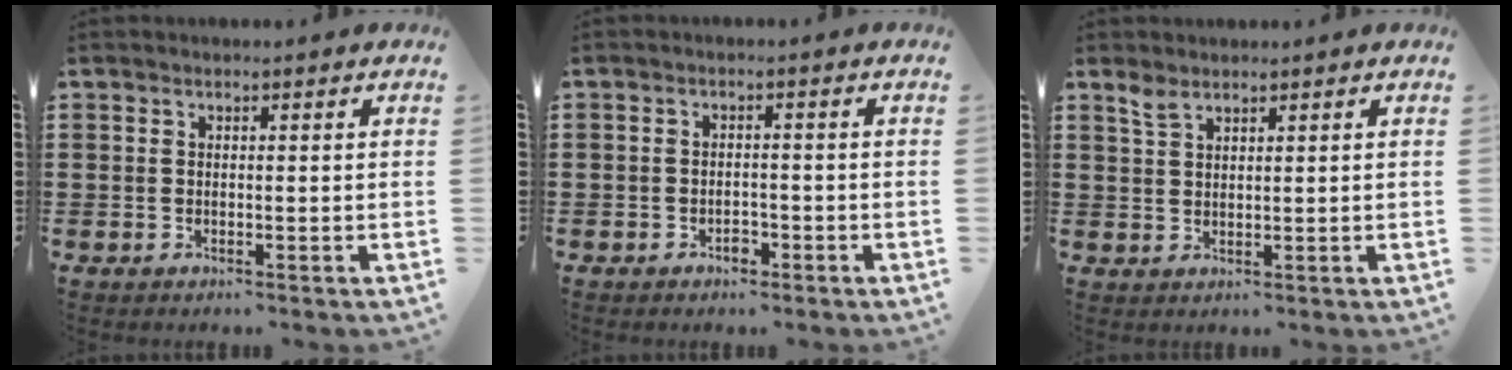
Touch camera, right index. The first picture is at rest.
{"total": 1.6, "force": [-1.1, 0.9, 0.7], "torque": [-0.019, -0.004, -0.023]}
{"total": 2.2, "force": [1.8, 0.7, 1.0], "torque": [-0.024, 0.001, 0.034]}